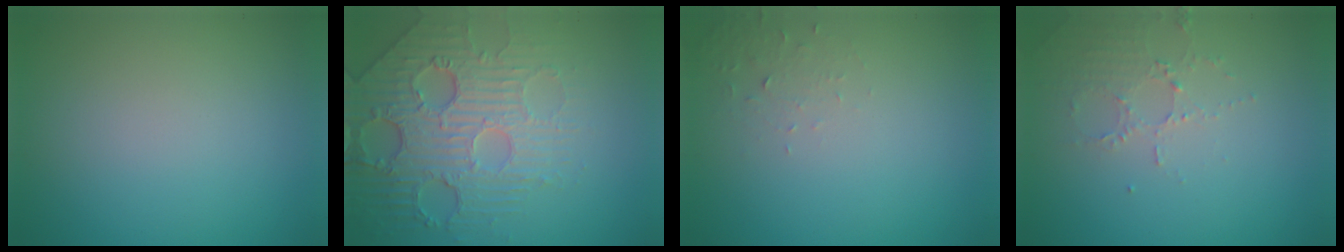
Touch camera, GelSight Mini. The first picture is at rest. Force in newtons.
{"total": 6.8, "press": 5.2, "slide": 4.3}
{"total": 1.2, "press": 1.2, "slide": 0.1}
{"total": 2.1, "press": 2.1, "slide": 0.4}